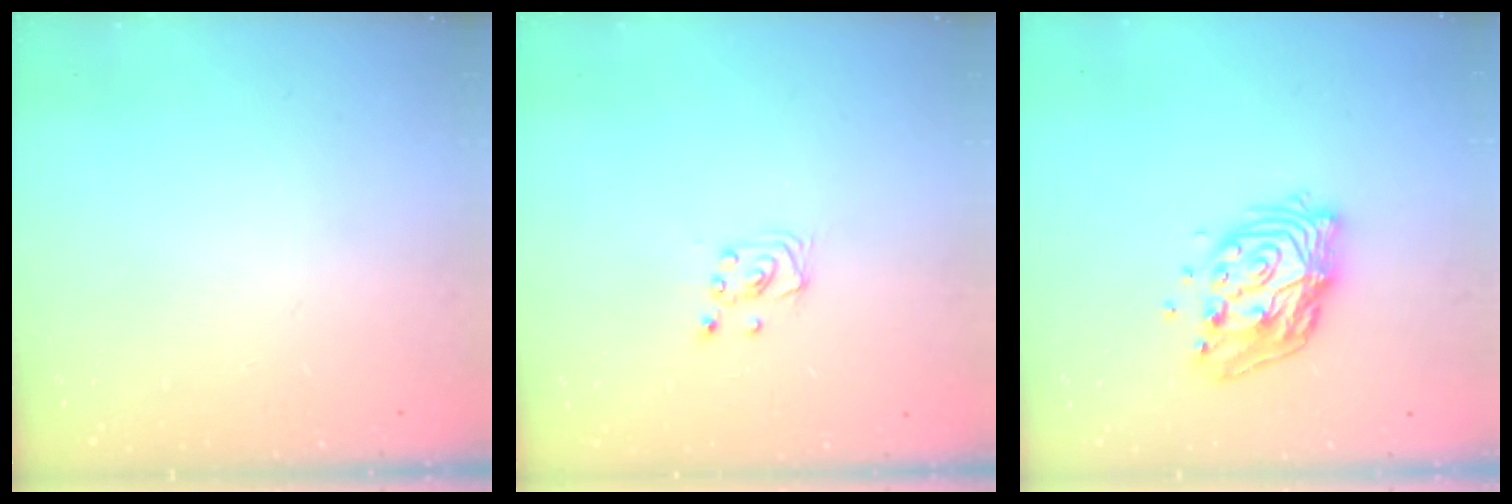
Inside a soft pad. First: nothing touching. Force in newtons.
{"total": 2.0, "press": 2.0, "slide": 0.2}
{"total": 13.7, "press": 13.7, "slide": 1.2}